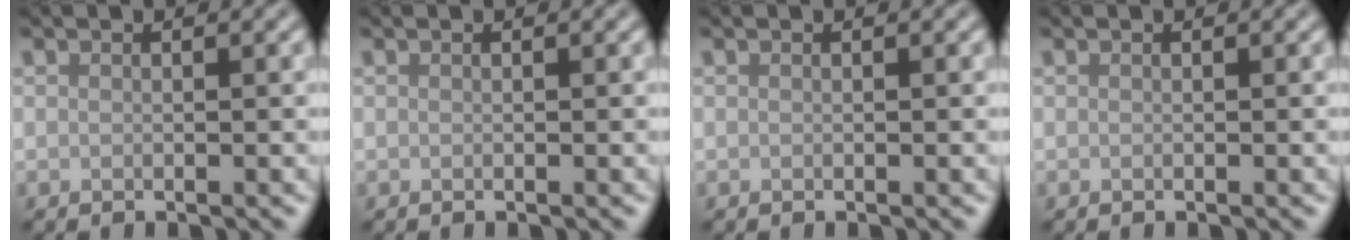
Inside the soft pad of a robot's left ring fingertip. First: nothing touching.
{"total": 0.0}
{"total": 0.0}
{"total": 0.0}